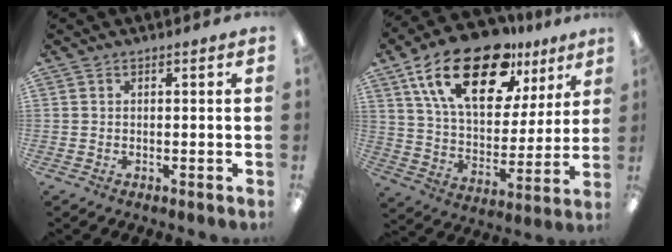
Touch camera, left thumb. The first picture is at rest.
{"total": 23.5, "force": [14.4, 11.3, 14.7], "torque": [-0.252, -0.067, 0.251]}